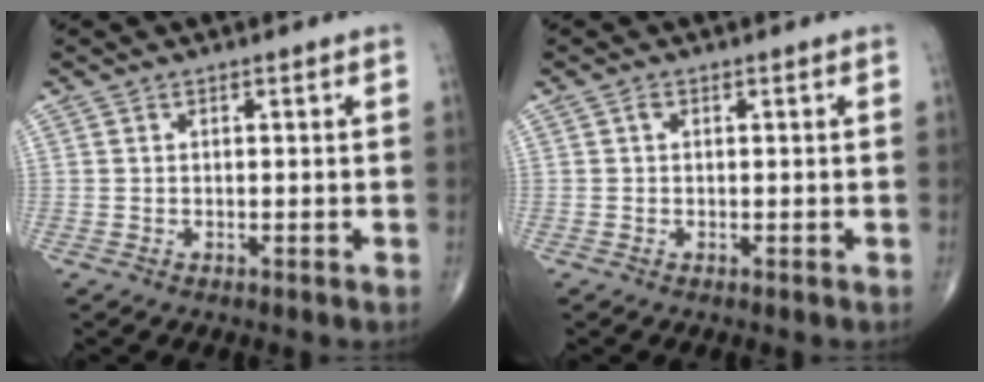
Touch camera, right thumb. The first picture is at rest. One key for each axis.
{"total": 0.6, "fx": 0.1, "fy": 0.4, "fz": 0.4, "tx": -0.003, "ty": 0.002, "tz": 0.000}